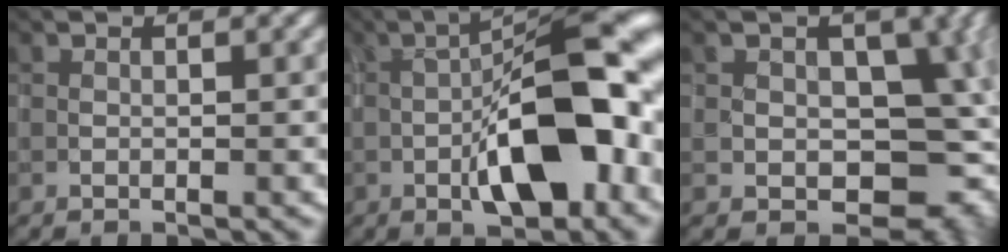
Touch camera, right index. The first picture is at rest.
{"total": 12.0, "force": [-2.7, 4.5, 10.8], "torque": [-0.165, 0.008, -0.046]}
{"total": 9.8, "force": [-1.0, 7.2, 6.6], "torque": [-0.050, -0.009, -0.019]}